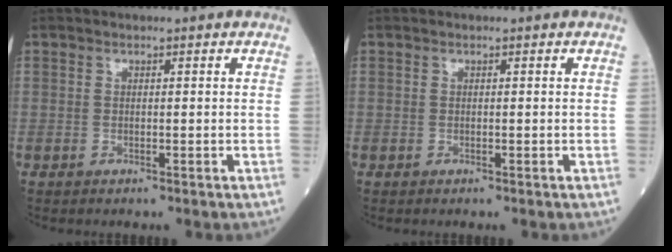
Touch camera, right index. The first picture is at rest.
{"total": 0.0}